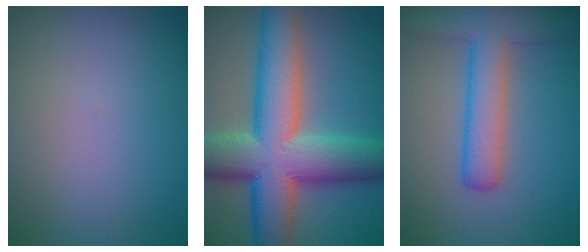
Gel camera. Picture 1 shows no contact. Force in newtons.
{"total": 13.7, "press": 13.7, "slide": 0.5}
{"total": 5.8, "press": 5.8, "slide": 0.3}